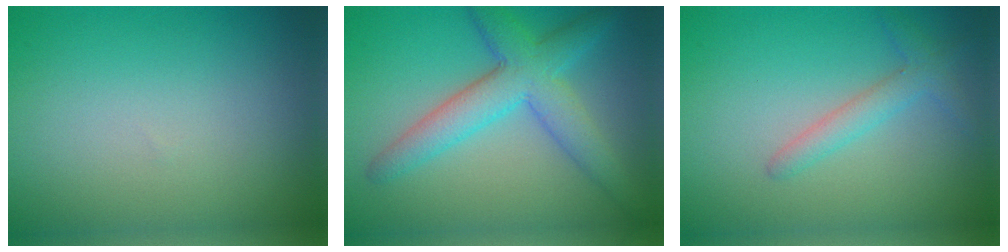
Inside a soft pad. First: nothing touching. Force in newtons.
{"total": 5.7, "press": 5.7, "slide": 0.2}
{"total": 2.2, "press": 2.2, "slide": 0.1}